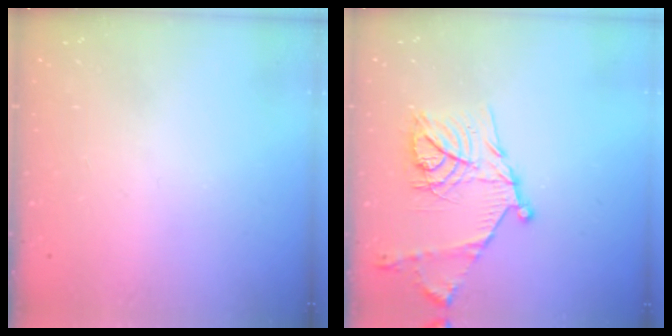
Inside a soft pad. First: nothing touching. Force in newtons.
{"total": 17.5, "press": 17.5, "slide": 1.2}